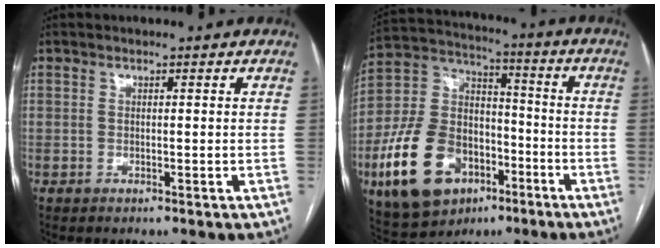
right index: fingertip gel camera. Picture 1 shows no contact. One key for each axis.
{"total": 18.4, "fx": -7.9, "fy": 12.3, "fz": 11.2, "tx": -0.243, "ty": 0.025, "tz": -0.130}